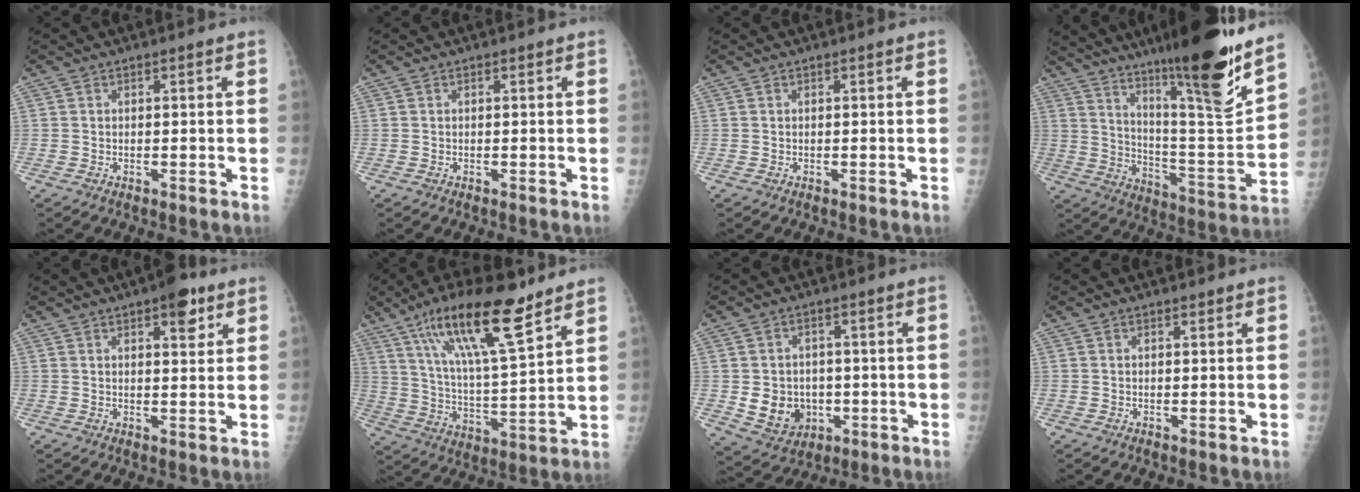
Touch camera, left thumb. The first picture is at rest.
{"total": 0.0}
{"total": 0.0}
{"total": 24.8, "force": [17.4, 2.5, 17.5], "torque": [-0.249, -0.091, 0.280]}
{"total": 6.0, "force": [3.4, 2.3, 4.4], "torque": [-0.043, -0.013, 0.041]}
{"total": 18.7, "force": [12.1, 4.0, 13.7], "torque": [-0.229, -0.050, 0.219]}
{"total": 8.6, "force": [-1.1, 7.4, 4.1], "torque": [-0.036, -0.001, 0.000]}
{"total": 0.7, "force": [0.5, 0.3, 0.3], "torque": [-0.007, -0.003, 0.008]}